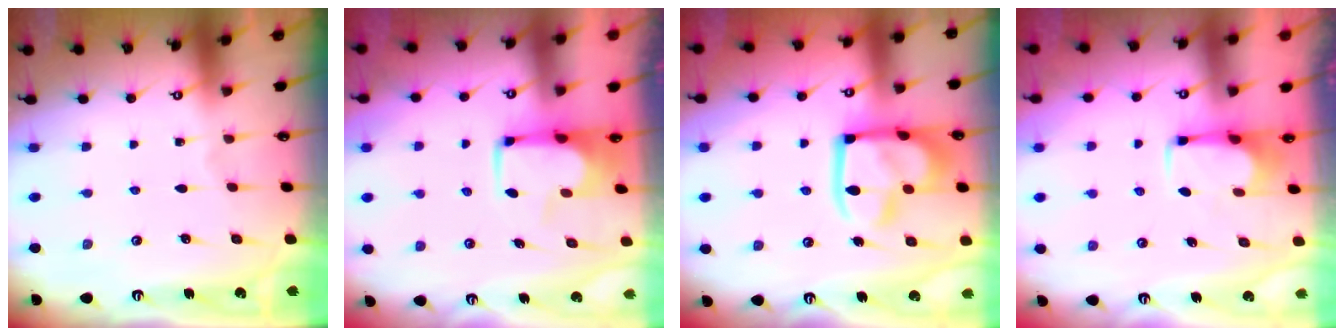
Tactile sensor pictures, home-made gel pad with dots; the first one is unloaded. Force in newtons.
{"total": 2.2, "press": 2.2, "slide": 0.5}
{"total": 17.7, "press": 17.6, "slide": 1.9}
{"total": 2.9, "press": 2.9, "slide": 0.5}